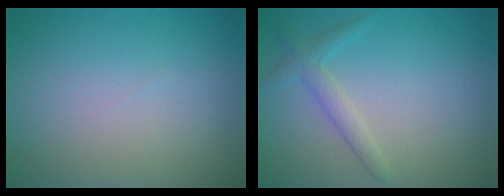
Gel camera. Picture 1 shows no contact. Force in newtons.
{"total": 1.9, "press": 1.9, "slide": 0.1}